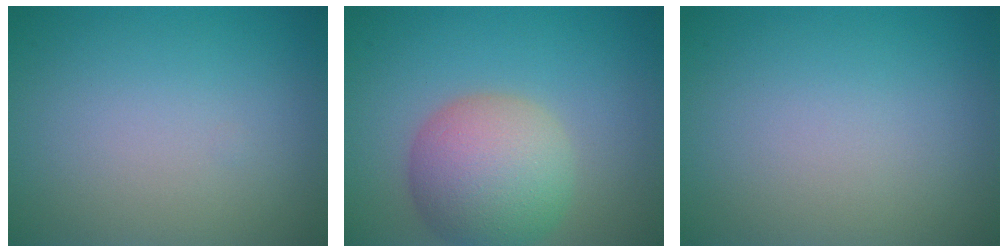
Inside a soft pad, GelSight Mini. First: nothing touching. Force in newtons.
{"total": 7.3, "press": 7.3, "slide": 0.6}
{"total": 0.0}